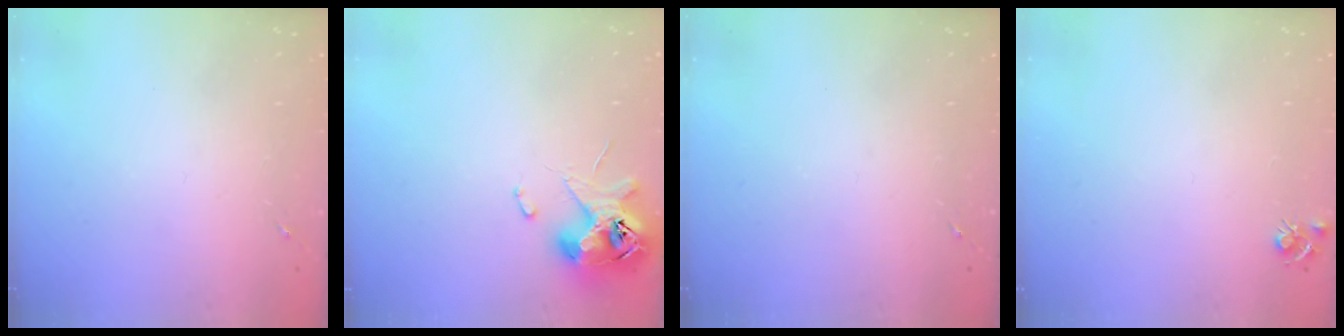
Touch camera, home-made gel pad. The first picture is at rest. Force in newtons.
{"total": 11.8, "press": 11.6, "slide": 1.9}
{"total": 0.0}
{"total": 4.8, "press": 4.7, "slide": 0.7}